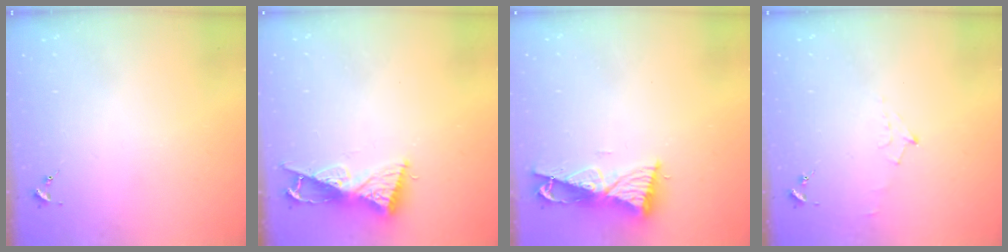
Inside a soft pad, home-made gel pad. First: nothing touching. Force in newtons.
{"total": 8.9, "press": 8.9, "slide": 0.3}
{"total": 8.5, "press": 8.4, "slide": 1.0}
{"total": 5.2, "press": 5.2, "slide": 0.6}